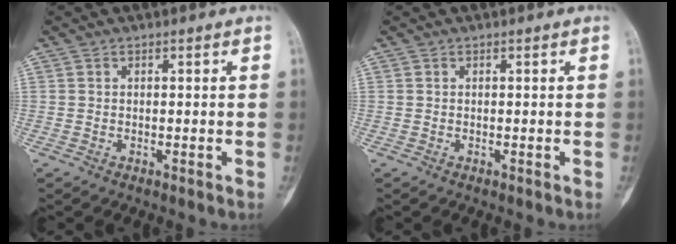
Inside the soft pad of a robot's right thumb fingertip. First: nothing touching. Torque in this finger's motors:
{"motor_torque": [0.02, 0.00, 0.14, -0.02, 0.00]}